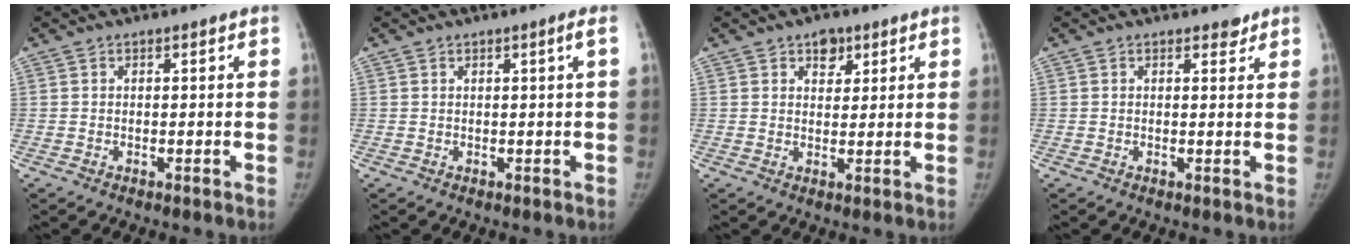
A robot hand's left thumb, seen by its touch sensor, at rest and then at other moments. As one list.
[{"total": 0.9, "force": [0.2, -0.2, 0.8], "torque": [-0.013, 0.000, 0.004]}, {"total": 4.0, "force": [2.2, 2.7, 1.8], "torque": [0.001, -0.010, 0.033]}, {"total": 1.5, "force": [1.2, 0.8, 0.3], "torque": [0.007, -0.008, 0.012]}]